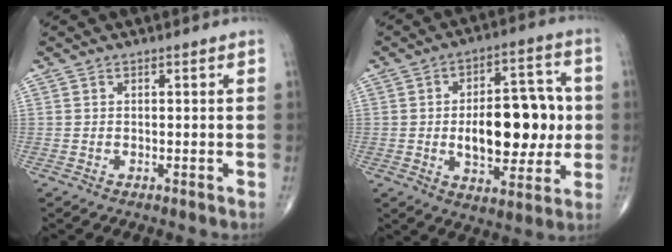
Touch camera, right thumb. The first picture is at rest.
{"total": 17.7, "force": [-0.5, 9.2, 15.1], "torque": [-0.186, 0.016, -0.002]}